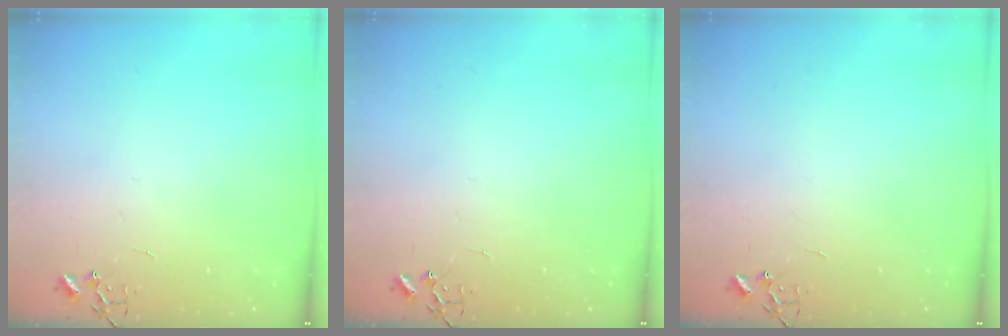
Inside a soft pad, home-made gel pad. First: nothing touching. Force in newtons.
{"total": 0.0}
{"total": 0.0}